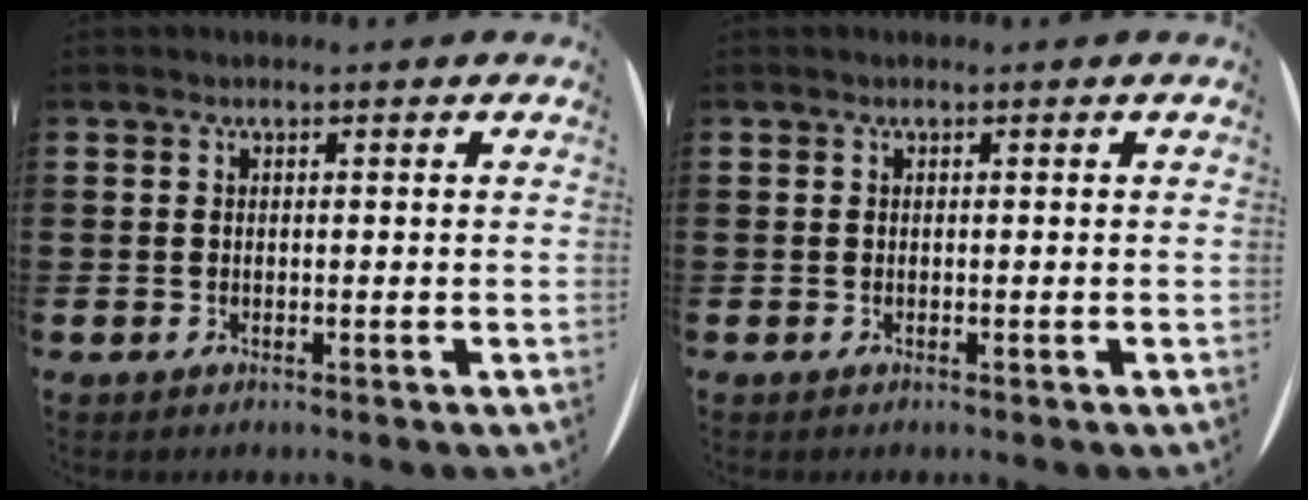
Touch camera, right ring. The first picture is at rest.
{"total": 0.0}